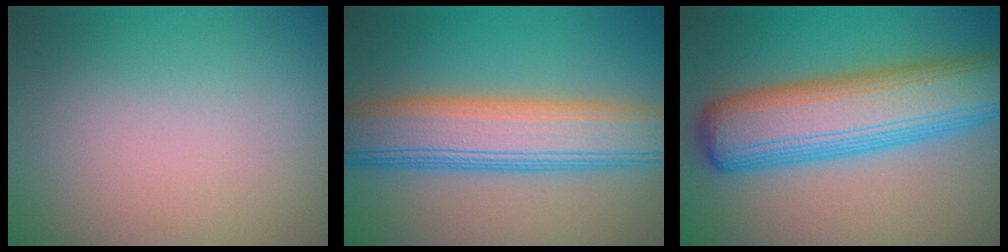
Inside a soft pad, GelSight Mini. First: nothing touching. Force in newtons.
{"total": 8.4, "press": 8.4, "slide": 0.3}
{"total": 10.4, "press": 10.4, "slide": 0.2}